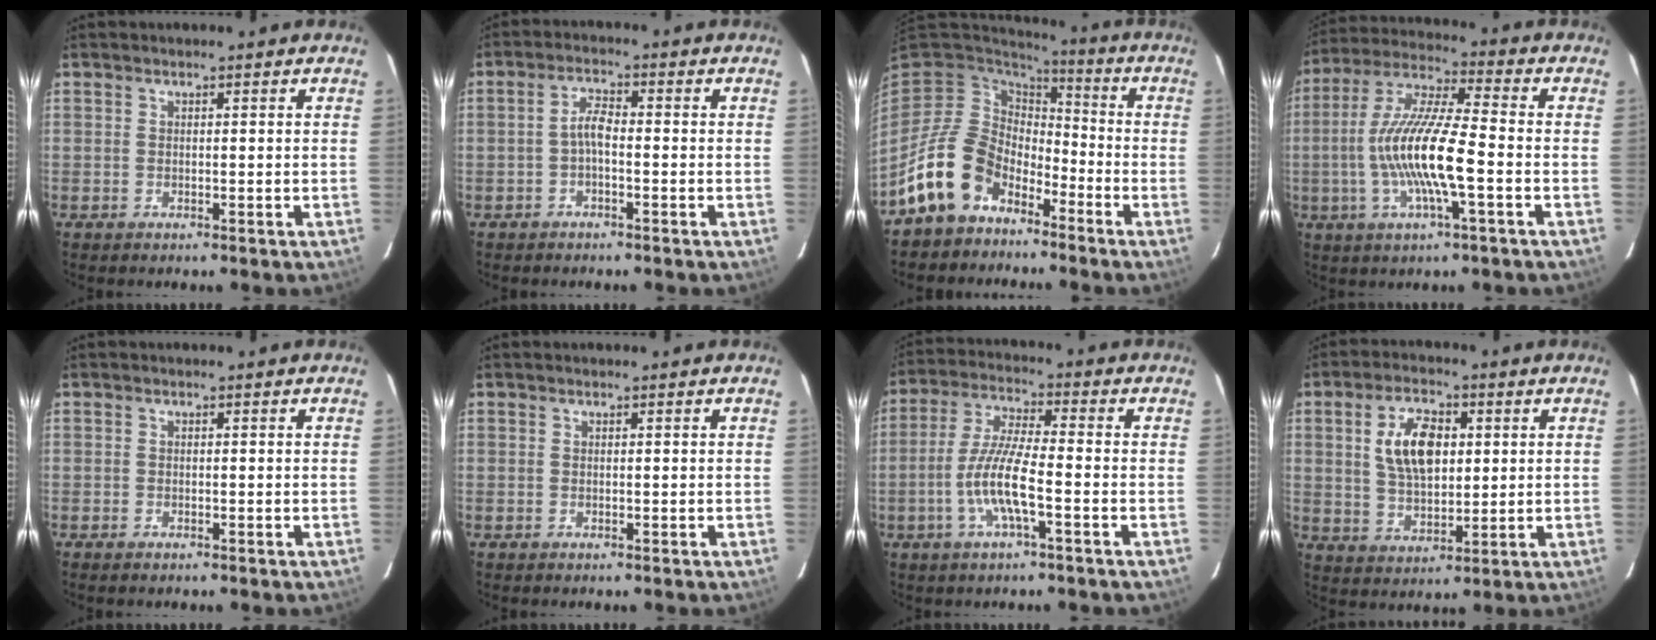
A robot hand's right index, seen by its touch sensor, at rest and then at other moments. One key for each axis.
{"total": 2.8, "fx": -1.1, "fy": 0.8, "fz": 2.4, "tx": -0.052, "ty": 0.010, "tz": -0.024}
{"total": 13.6, "fx": -8.9, "fy": 9.0, "fz": 5.0, "tx": -0.121, "ty": 0.017, "tz": -0.155}
{"total": 14.7, "fx": -3.1, "fy": 2.0, "fz": 14.2, "tx": -0.283, "ty": 0.000, "tz": -0.062}
{"total": 0.8, "fx": -0.7, "fy": 0.2, "fz": 0.2, "tx": -0.005, "ty": -0.003, "tz": -0.014}
{"total": 0.0}
{"total": 9.3, "fx": -3.3, "fy": 1.1, "fz": 8.7, "tx": -0.183, "ty": -0.002, "tz": -0.063}
{"total": 10.2, "fx": 2.3, "fy": 5.5, "fz": 8.2, "tx": -0.157, "ty": 0.012, "tz": 0.048}